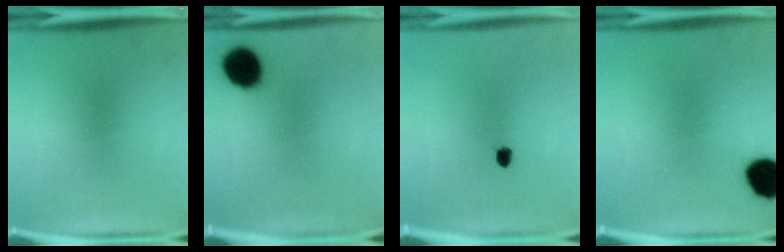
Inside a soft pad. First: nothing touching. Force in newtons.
{"total": 10.3}
{"total": 1.5}
{"total": 10.6}